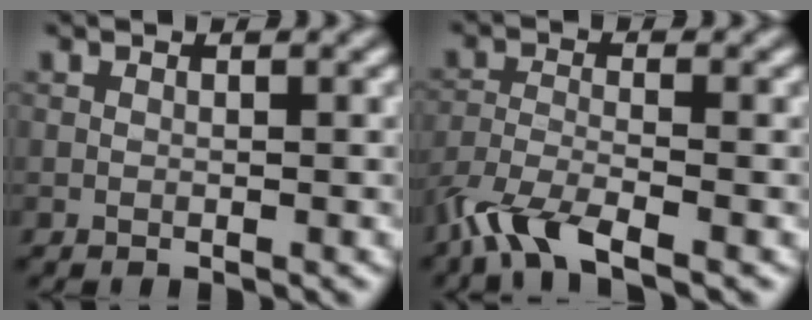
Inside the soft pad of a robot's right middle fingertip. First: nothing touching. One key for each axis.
{"total": 4.9, "fx": -3.8, "fy": 1.0, "fz": 3.0, "tx": -0.064, "ty": -0.010, "tz": -0.085}